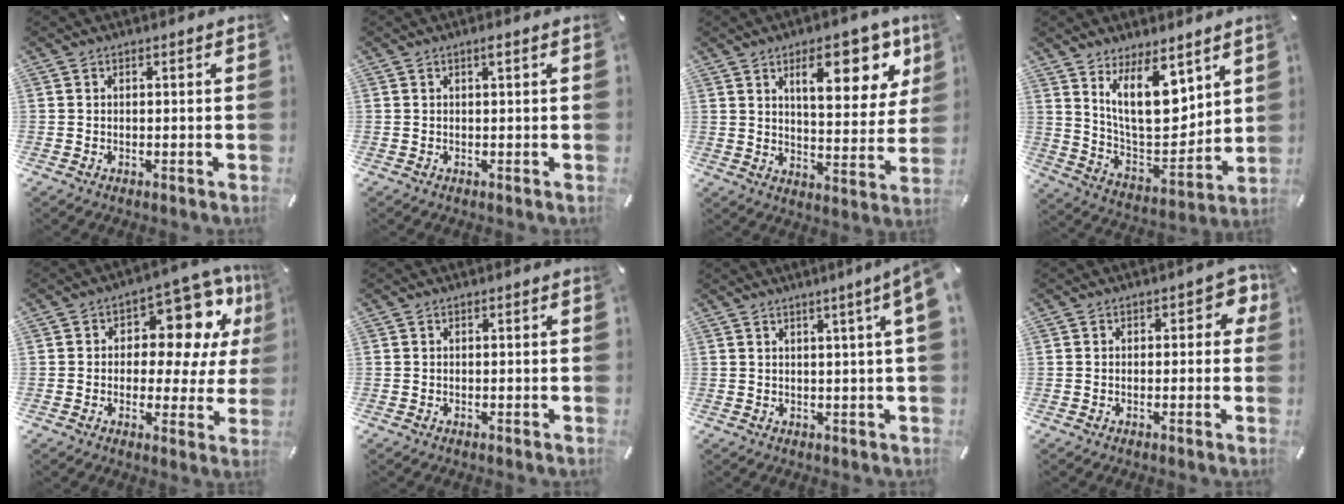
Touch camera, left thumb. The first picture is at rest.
{"total": 1.2, "force": [0.5, 0.1, 1.1], "torque": [-0.021, 0.000, 0.008]}
{"total": 17.9, "force": [9.2, 7.6, 13.4], "torque": [-0.178, -0.036, 0.142]}
{"total": 16.9, "force": [9.4, 7.8, 11.6], "torque": [-0.213, -0.061, 0.168]}
{"total": 14.7, "force": [7.1, 8.3, 9.9], "torque": [-0.130, -0.051, 0.121]}
{"total": 0.0}
{"total": 5.8, "force": [2.8, -0.5, 5.0], "torque": [-0.090, -0.011, 0.046]}
{"total": 4.3, "force": [1.0, 2.5, 3.4], "torque": [-0.037, 0.000, 0.009]}